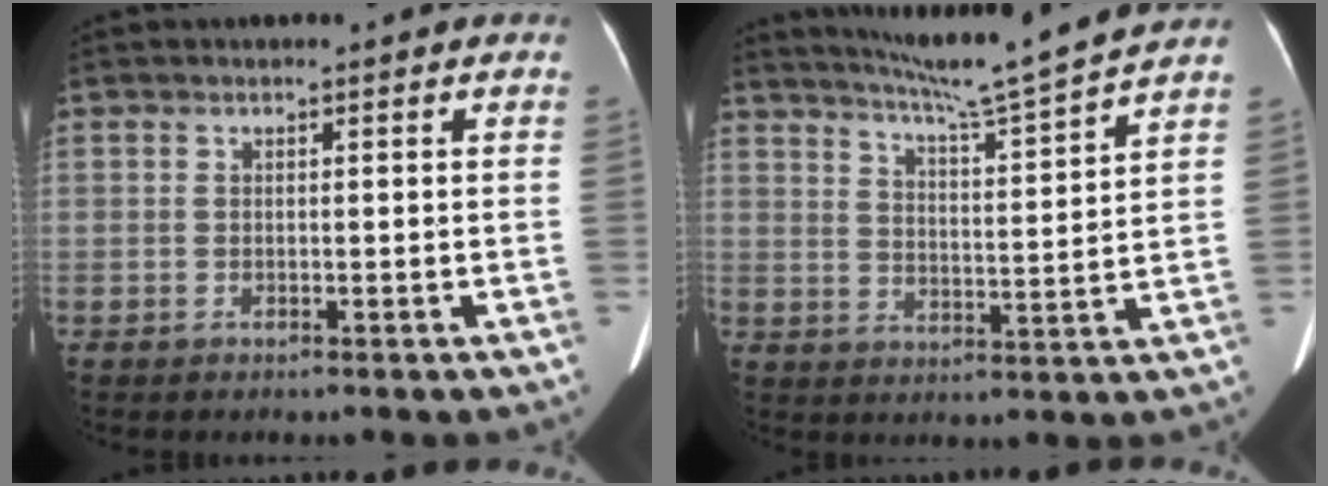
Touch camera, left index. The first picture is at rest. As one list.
[{"total": 12.6, "force": [11.5, -2.0, 4.7], "torque": [-0.085, -0.018, 0.172]}]